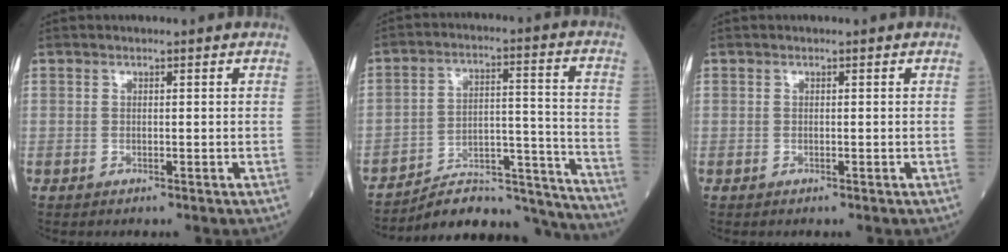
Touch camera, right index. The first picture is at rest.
{"total": 17.5, "force": [-17.2, 1.8, 2.4], "torque": [-0.018, 0.056, -0.252]}
{"total": 0.0}